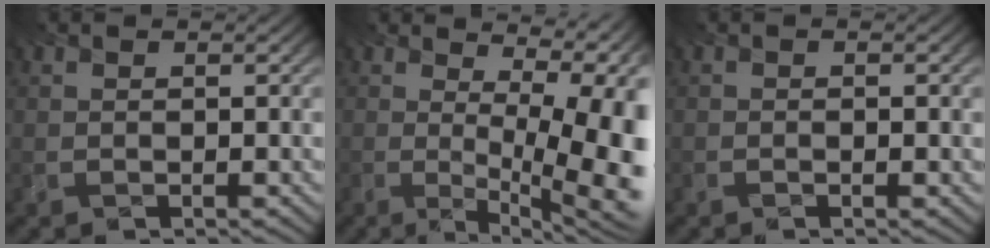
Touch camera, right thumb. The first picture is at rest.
{"total": 16.1, "force": [3.2, 6.5, 14.4], "torque": [-0.171, 0.041, 0.058]}
{"total": 0.6, "force": [-0.4, 0.0, 0.5], "torque": [-0.004, 0.001, -0.010]}